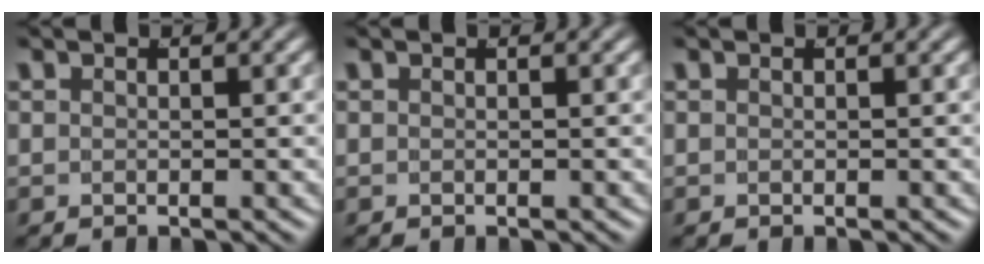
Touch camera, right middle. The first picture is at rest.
{"total": 0.0}
{"total": 0.0}